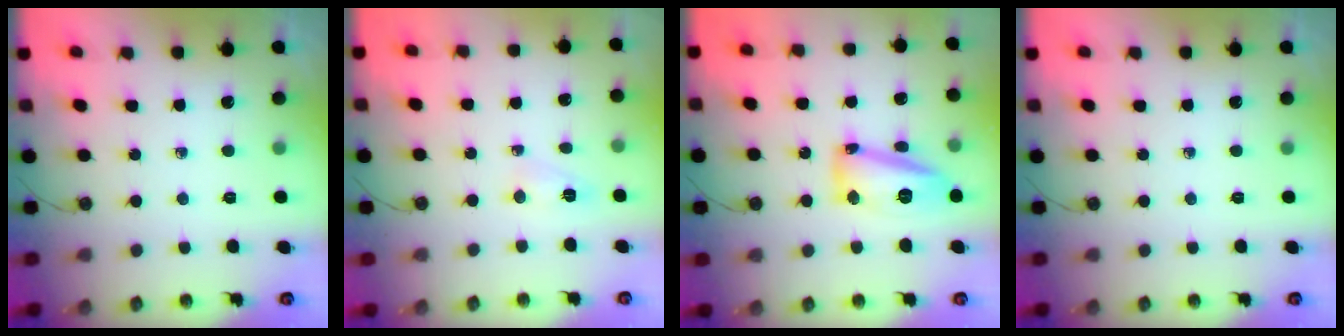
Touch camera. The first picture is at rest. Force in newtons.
{"total": 2.9, "press": 2.8, "slide": 0.5}
{"total": 18.4, "press": 15.6, "slide": 9.7}
{"total": 0.0}